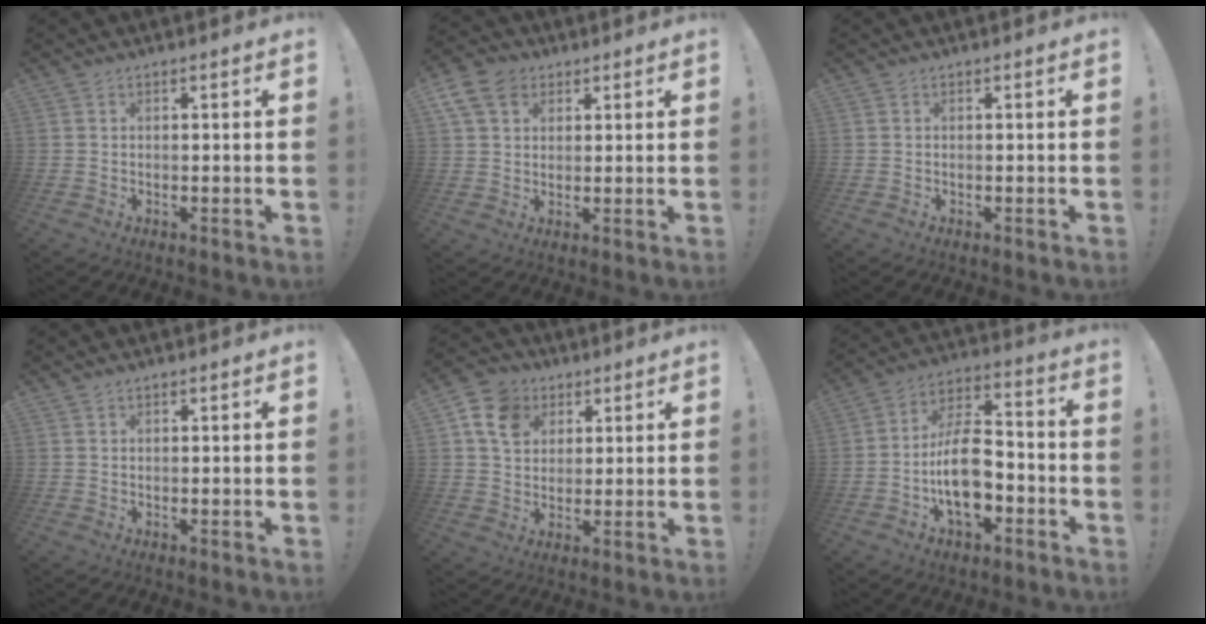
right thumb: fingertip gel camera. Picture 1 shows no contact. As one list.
[{"total": 9.8, "force": [4.6, 7.0, 5.1], "torque": [-0.085, -0.010, 0.094]}, {"total": 0.0}, {"total": 0.7, "force": [0.6, 0.3, 0.1], "torque": [0.001, -0.002, 0.012]}, {"total": 11.3, "force": [4.7, 9.0, 4.9], "torque": [-0.073, -0.013, 0.095]}, {"total": 15.9, "force": [-5.0, 8.9, 12.2], "torque": [-0.230, 0.030, -0.086]}]